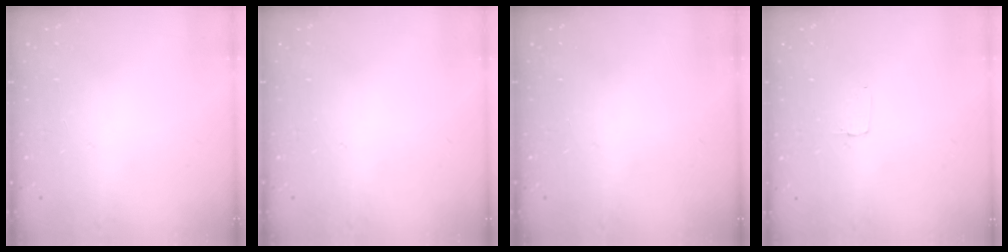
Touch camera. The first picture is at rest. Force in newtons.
{"total": 0.0}
{"total": 0.0}
{"total": 1.7, "press": 1.7, "slide": 0.1}